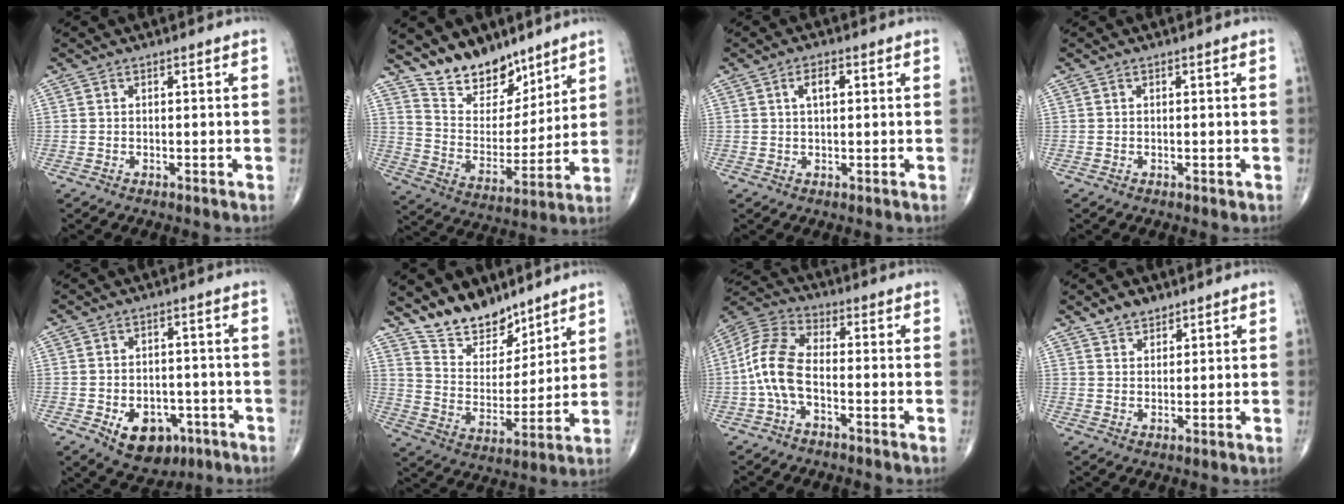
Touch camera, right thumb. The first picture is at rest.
{"total": 13.9, "force": [11.1, 6.8, 5.0], "torque": [-0.040, -0.081, 0.206]}
{"total": 3.2, "force": [1.0, 1.5, 2.7], "torque": [-0.047, 0.003, 0.017]}
{"total": 0.0}
{"total": 9.8, "force": [-4.1, 6.8, 5.7], "torque": [-0.063, 0.023, -0.047]}
{"total": 12.6, "force": [10.4, 6.0, 4.1], "torque": [-0.033, -0.079, 0.195]}
{"total": 9.8, "force": [-2.2, 4.9, 8.1], "torque": [-0.180, 0.033, -0.053]}
{"total": 3.8, "force": [3.0, 2.1, 1.3], "torque": [-0.002, -0.017, 0.052]}